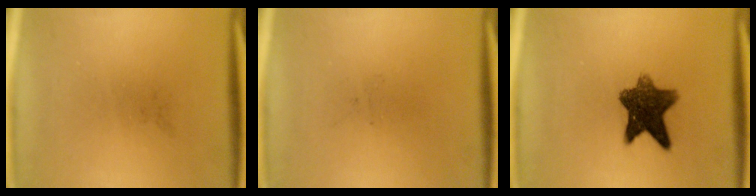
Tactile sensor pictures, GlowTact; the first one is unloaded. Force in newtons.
{"total": 0.0}
{"total": 9.2}